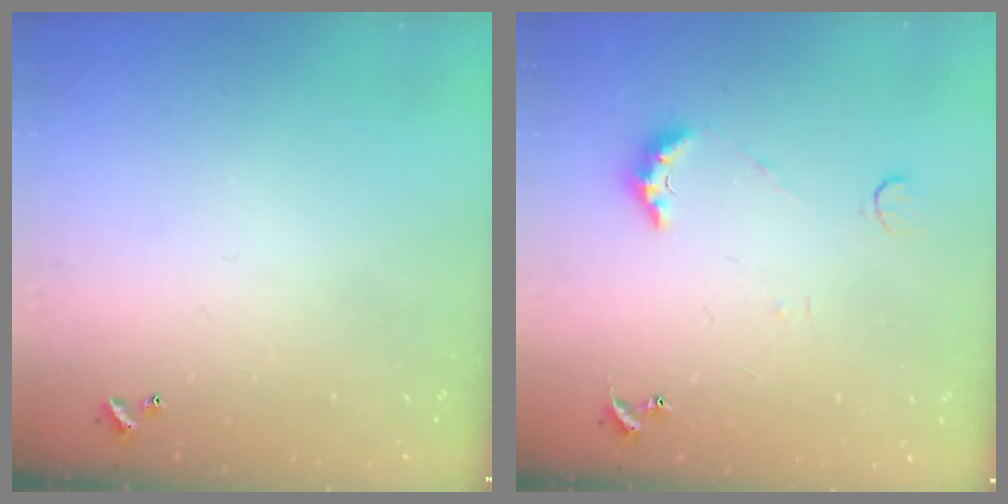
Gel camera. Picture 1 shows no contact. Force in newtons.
{"total": 3.7, "press": 3.6, "slide": 0.8}